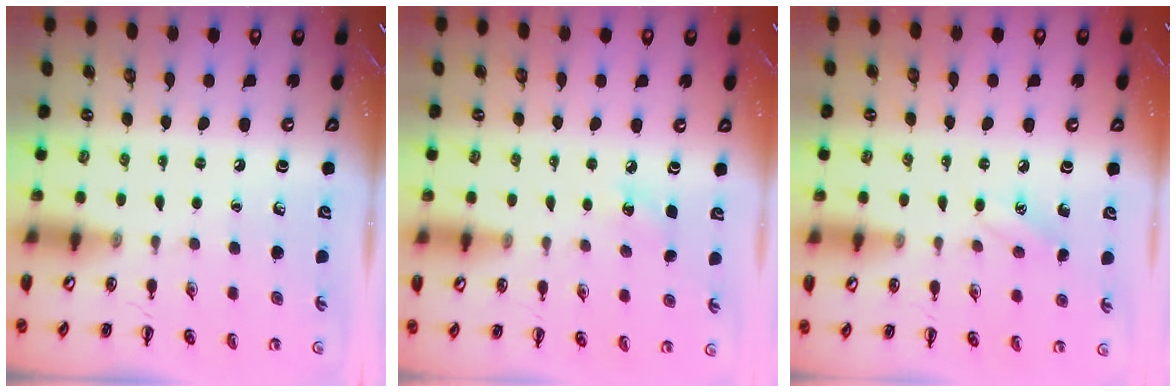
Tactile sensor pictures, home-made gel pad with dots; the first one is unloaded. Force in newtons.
{"total": 5.2, "press": 5.0, "slide": 1.6}
{"total": 8.4, "press": 8.1, "slide": 2.3}